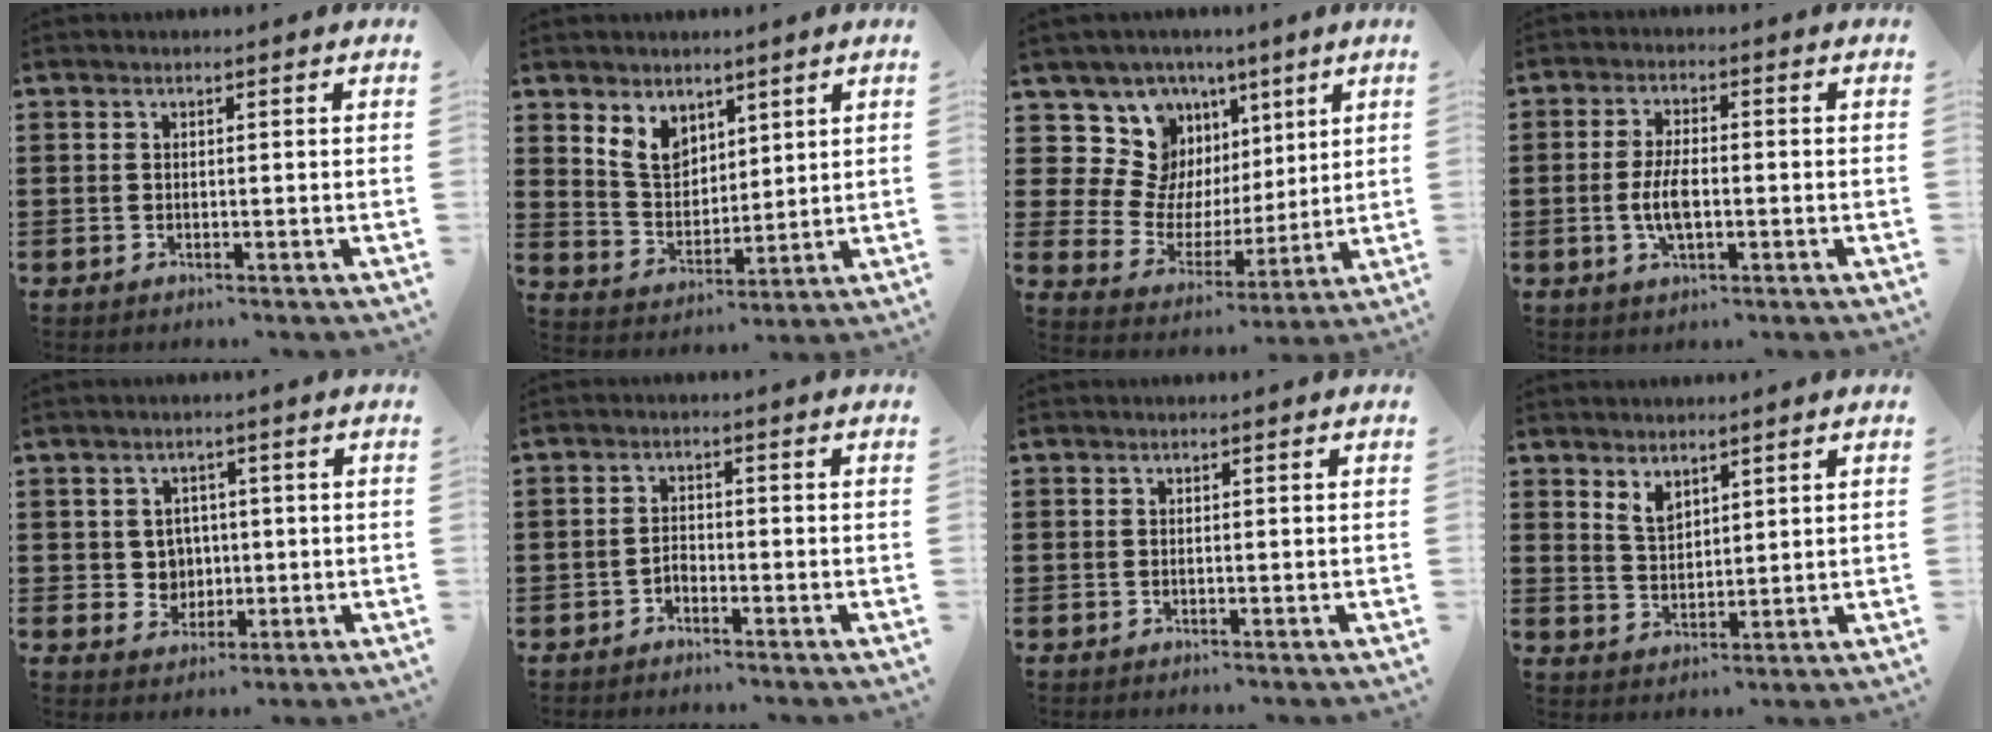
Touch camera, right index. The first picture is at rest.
{"total": 5.9, "force": [4.0, 3.9, 1.8], "torque": [-0.057, 0.003, 0.076]}
{"total": 11.1, "force": [5.2, 9.5, 2.4], "torque": [-0.083, -0.045, 0.105]}
{"total": 5.2, "force": [-0.8, 2.0, 4.8], "torque": [-0.107, -0.004, -0.019]}
{"total": 3.5, "force": [0.4, 3.3, 0.9], "torque": [-0.026, 0.005, 0.005]}
{"total": 1.5, "force": [-1.2, 0.6, 0.5], "torque": [-0.015, -0.001, -0.024]}
{"total": 0.0}
{"total": 3.2, "force": [2.5, 1.7, 1.3], "torque": [-0.032, 0.004, 0.047]}